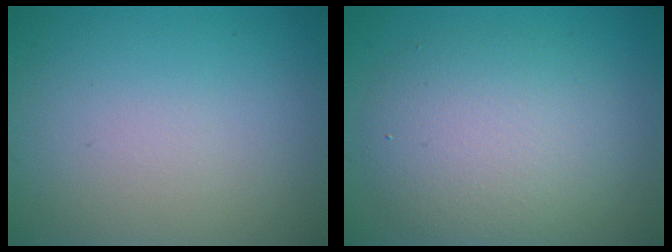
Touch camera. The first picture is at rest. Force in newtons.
{"total": 5.8, "press": 5.8, "slide": 0.2}